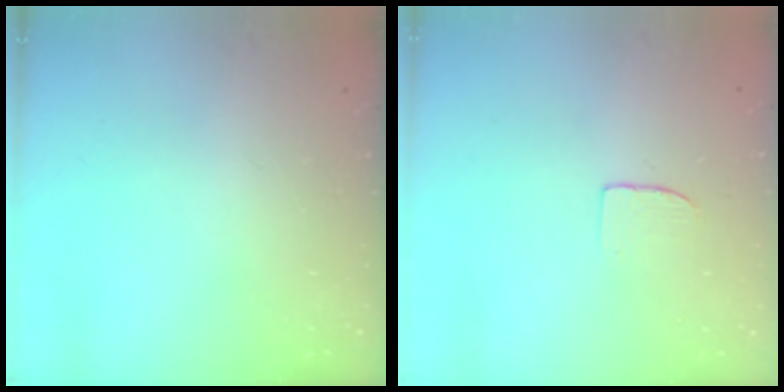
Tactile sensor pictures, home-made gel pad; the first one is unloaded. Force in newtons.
{"total": 3.7, "press": 3.7, "slide": 0.2}